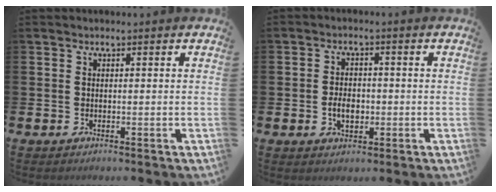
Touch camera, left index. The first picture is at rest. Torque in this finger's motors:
{"motor_torque": [0.14, 0.04, 0.07, 0.11]}